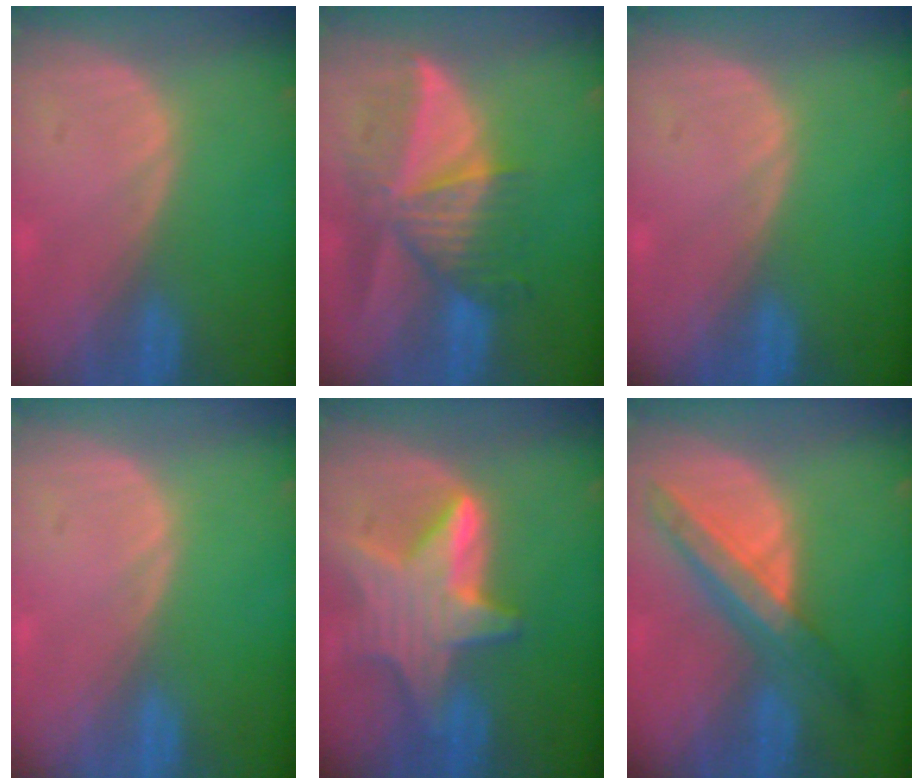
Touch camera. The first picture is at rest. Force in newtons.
{"total": 9.2, "press": 8.3, "slide": 4.0}
{"total": 0.0}
{"total": 0.0}
{"total": 9.3, "press": 9.3, "slide": 0.8}
{"total": 7.8, "press": 7.2, "slide": 3.0}